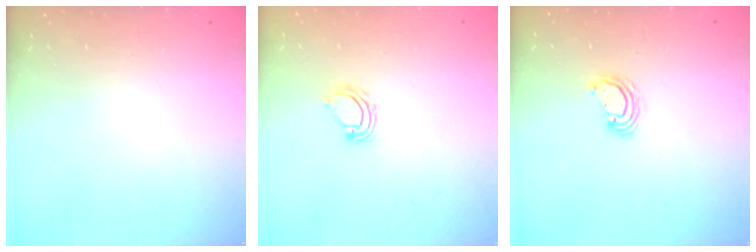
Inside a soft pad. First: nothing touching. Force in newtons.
{"total": 5.4, "press": 5.4, "slide": 0.3}
{"total": 3.6, "press": 3.6, "slide": 0.2}